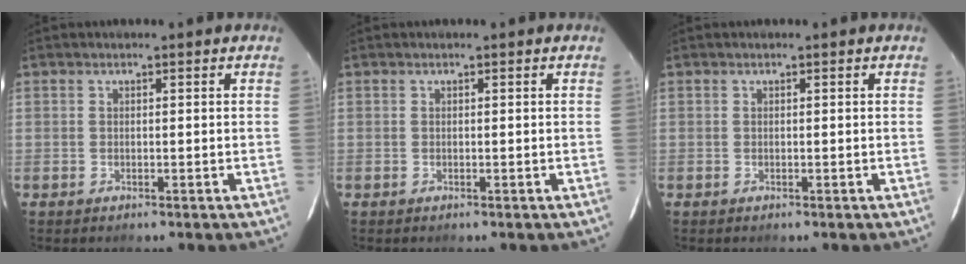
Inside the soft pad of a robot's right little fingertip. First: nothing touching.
{"total": 0.0}
{"total": 0.0}